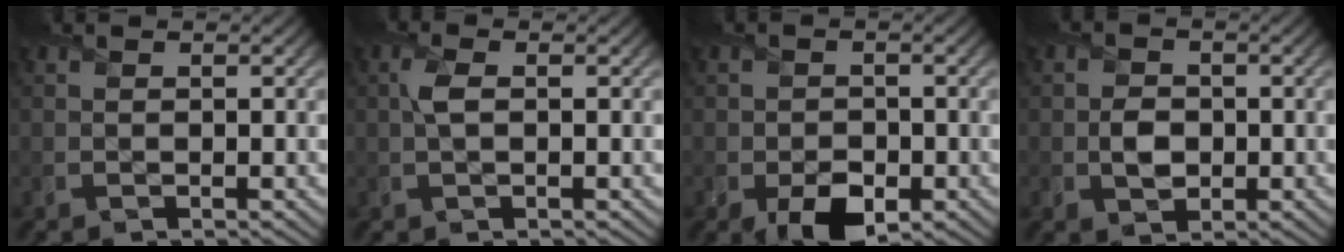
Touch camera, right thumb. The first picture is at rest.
{"total": 2.0, "force": [0.2, 0.8, 1.8], "torque": [-0.045, 0.005, 0.001]}
{"total": 4.3, "force": [-1.9, 2.9, 2.5], "torque": [-0.040, -0.014, -0.034]}
{"total": 2.6, "force": [-0.2, 2.2, 1.3], "torque": [-0.025, -0.004, -0.009]}